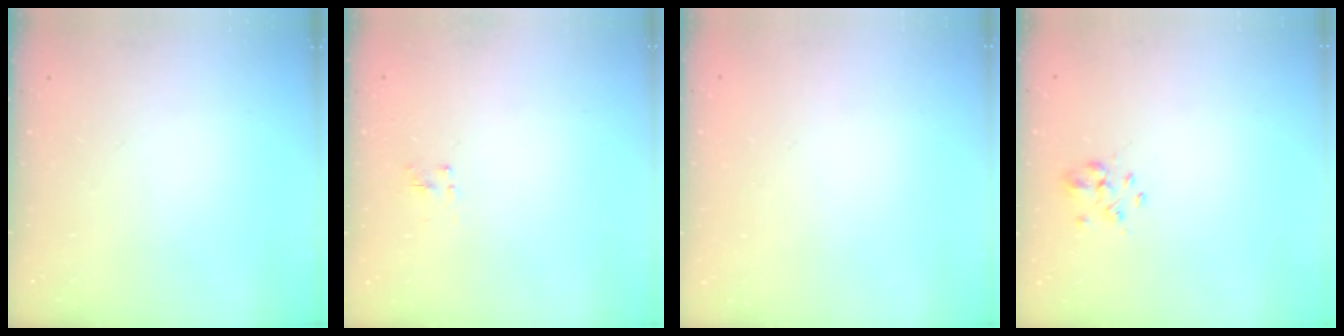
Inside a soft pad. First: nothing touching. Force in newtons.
{"total": 1.3, "press": 1.2, "slide": 0.6}
{"total": 1.8, "press": 1.7, "slide": 0.2}
{"total": 2.7, "press": 2.5, "slide": 1.1}